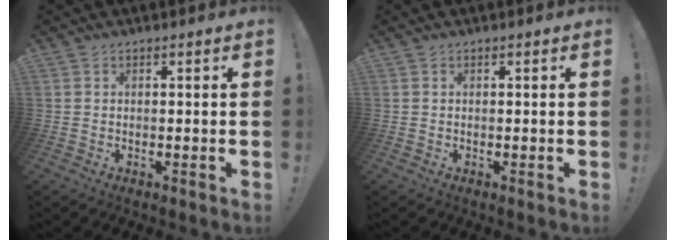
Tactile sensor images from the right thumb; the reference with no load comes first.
{"total": 0.0}